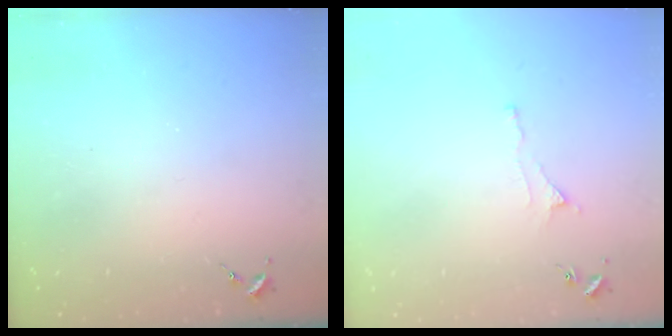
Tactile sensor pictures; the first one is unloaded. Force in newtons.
{"total": 3.7, "press": 3.6, "slide": 0.7}